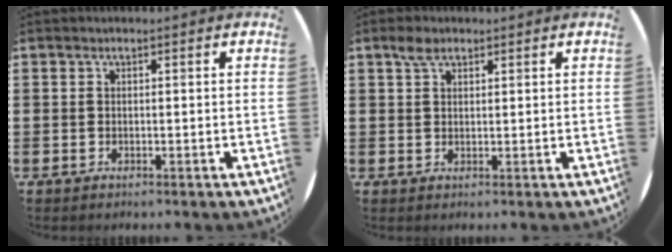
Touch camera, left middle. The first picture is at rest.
{"total": 2.8, "force": [2.0, 1.4, 1.4], "torque": [-0.022, 0.003, 0.035]}